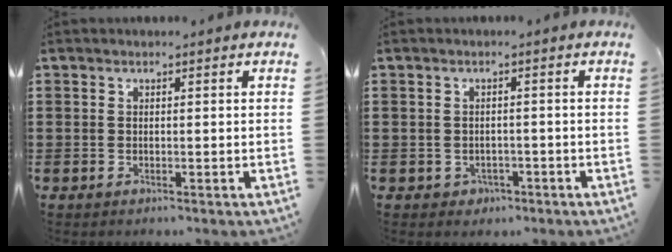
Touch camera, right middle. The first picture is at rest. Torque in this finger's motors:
{"motor_torque": [0.40, 0.20, -0.04, 0.02]}